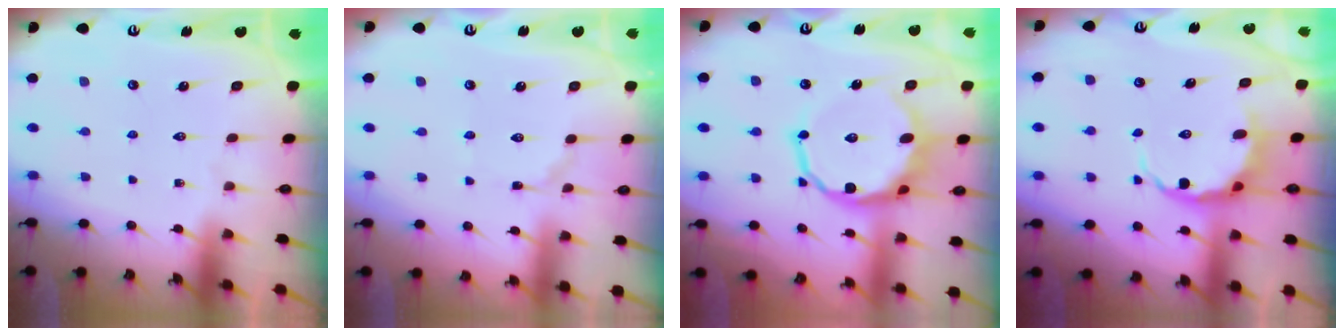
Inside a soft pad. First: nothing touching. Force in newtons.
{"total": 3.0, "press": 2.9, "slide": 0.3}
{"total": 11.0, "press": 10.4, "slide": 3.8}
{"total": 6.9, "press": 6.4, "slide": 2.6}